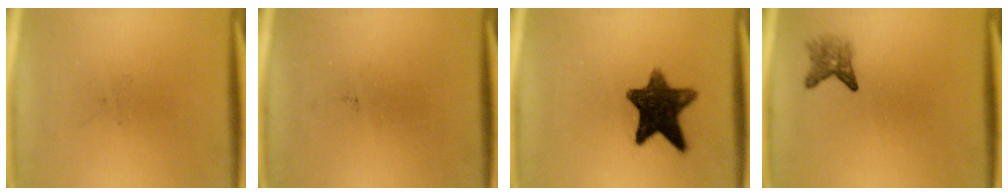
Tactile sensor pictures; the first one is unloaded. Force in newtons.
{"total": 0.0}
{"total": 11.4}
{"total": 2.4}